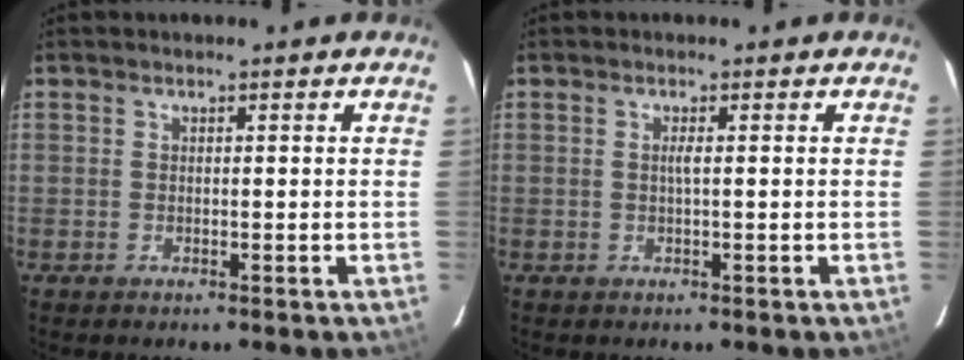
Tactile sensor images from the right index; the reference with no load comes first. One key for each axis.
{"total": 0.9, "fx": 0.1, "fy": -0.3, "fz": 0.9, "tx": -0.016, "ty": 0.000, "tz": 0.000}